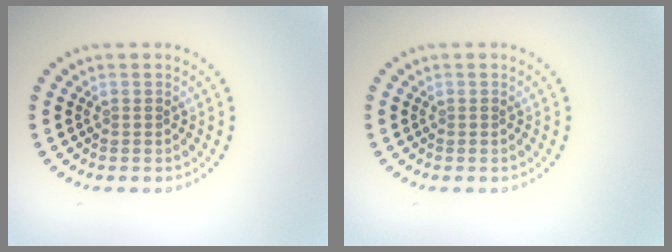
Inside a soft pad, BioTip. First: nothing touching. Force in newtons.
{"total": 0.0}